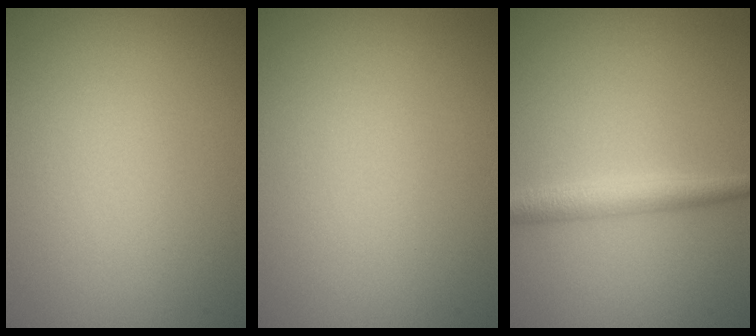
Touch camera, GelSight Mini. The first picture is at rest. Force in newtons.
{"total": 0.0}
{"total": 2.7, "press": 2.7, "slide": 0.1}